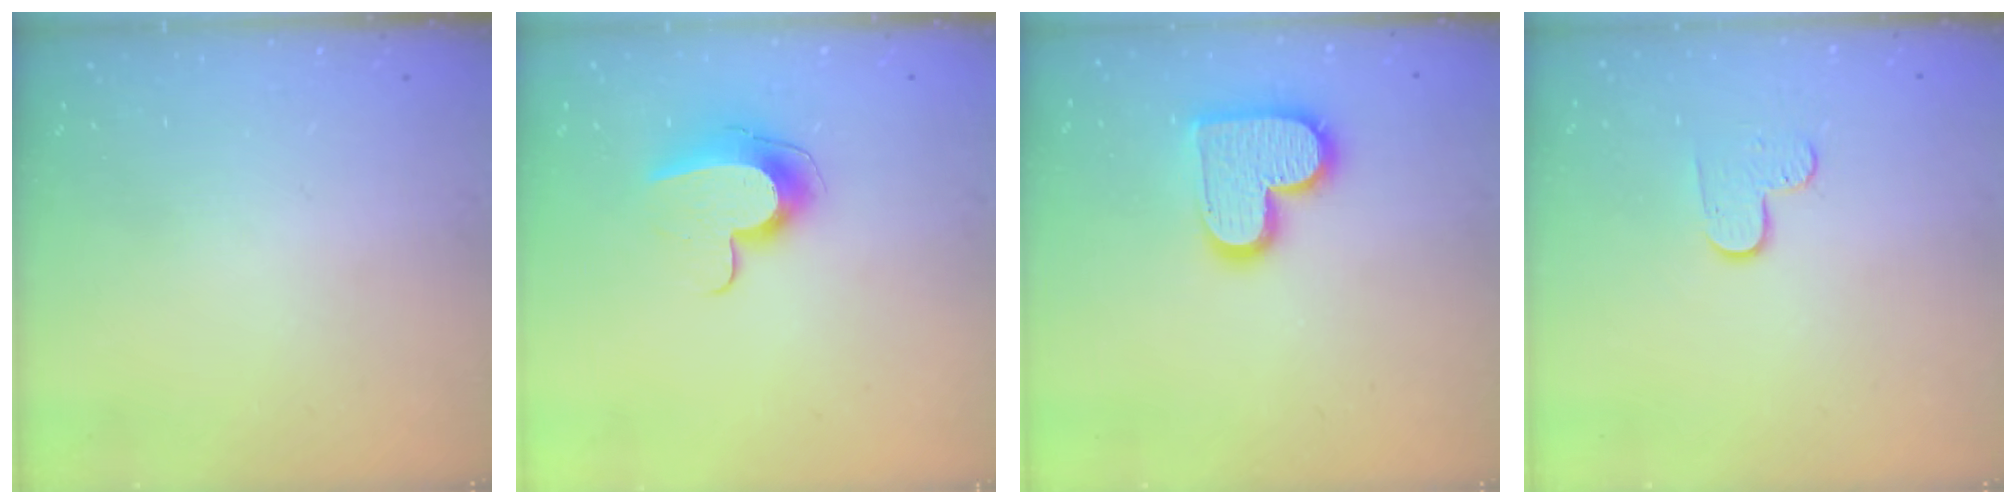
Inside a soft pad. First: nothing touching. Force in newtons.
{"total": 9.9, "press": 9.9, "slide": 0.4}
{"total": 15.1, "press": 15.1, "slide": 1.1}
{"total": 5.5, "press": 5.5, "slide": 0.4}